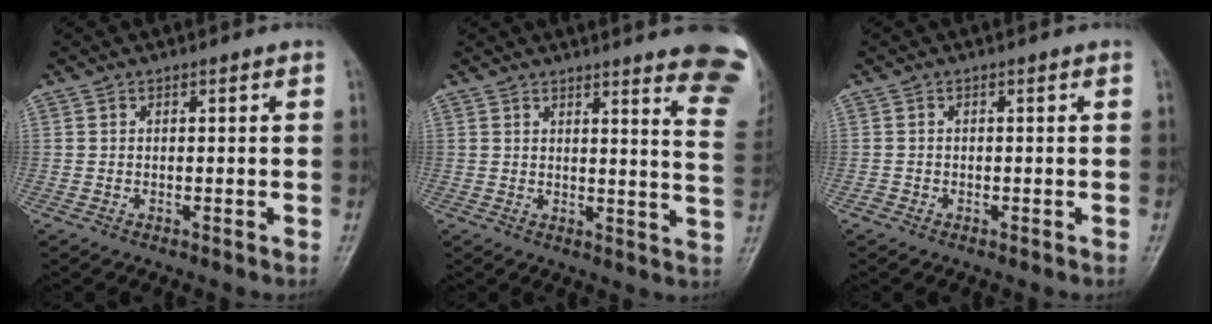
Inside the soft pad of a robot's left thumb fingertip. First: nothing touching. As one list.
[{"total": 15.6, "force": [12.7, 1.4, 8.9], "torque": [-0.082, -0.104, 0.128]}, {"total": 0.7, "force": [-0.6, 0.4, -0.1], "torque": [0.002, 0.002, -0.016]}]